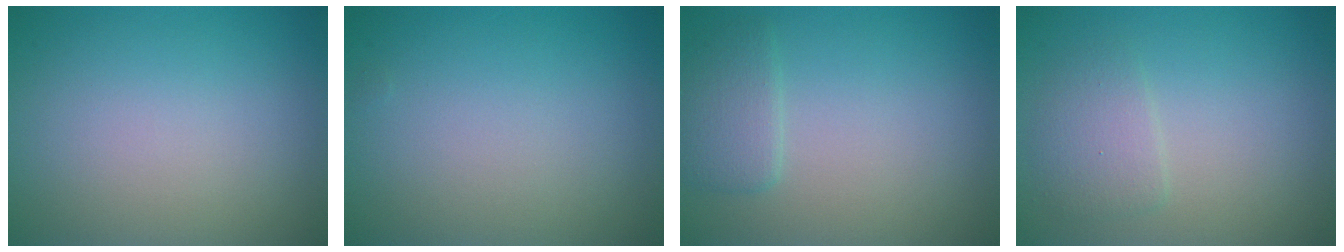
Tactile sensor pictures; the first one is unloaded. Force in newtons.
{"total": 0.0}
{"total": 2.0, "press": 2.0, "slide": 0.3}
{"total": 2.0, "press": 2.0, "slide": 0.1}